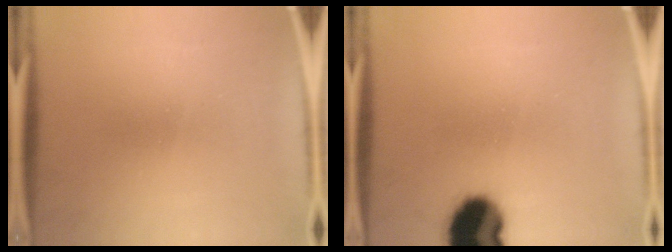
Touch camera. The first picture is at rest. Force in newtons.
{"total": 14.3}